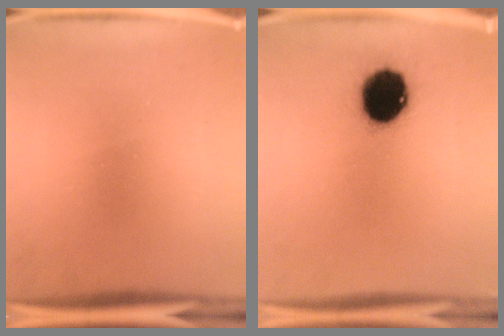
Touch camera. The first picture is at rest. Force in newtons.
{"total": 13.7}